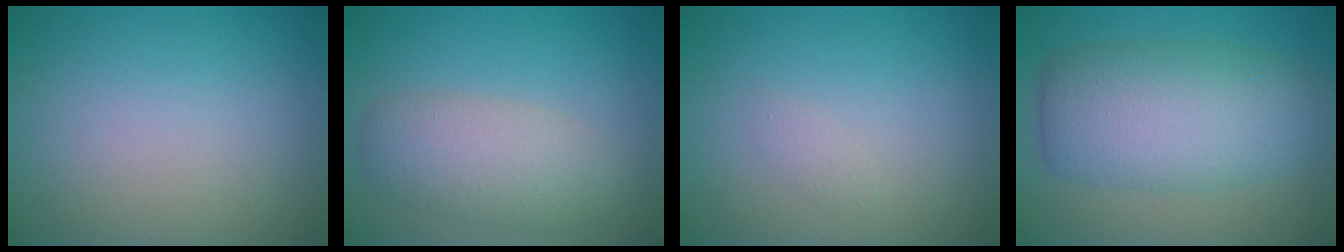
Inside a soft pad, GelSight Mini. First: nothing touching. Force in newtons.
{"total": 4.4, "press": 4.4, "slide": 0.2}
{"total": 0.6, "press": 0.6, "slide": 0.1}
{"total": 7.9, "press": 7.9, "slide": 0.3}